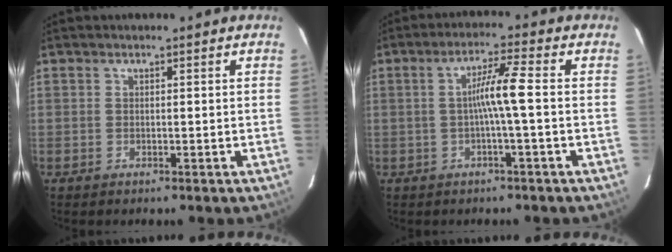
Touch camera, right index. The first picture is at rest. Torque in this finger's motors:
{"motor_torque": [0.39, -0.09, 0.24, 0.07]}